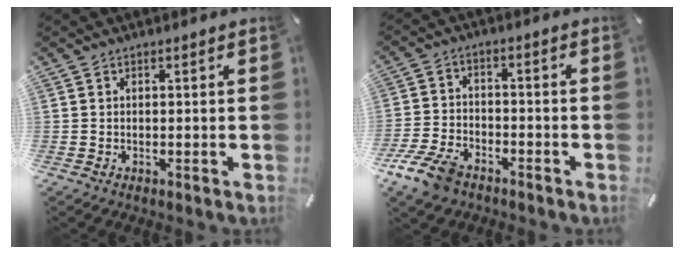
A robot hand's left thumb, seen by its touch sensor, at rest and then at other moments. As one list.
[{"total": 8.9, "force": [-6.1, 4.8, 4.4], "torque": [-0.101, 0.024, -0.117]}]